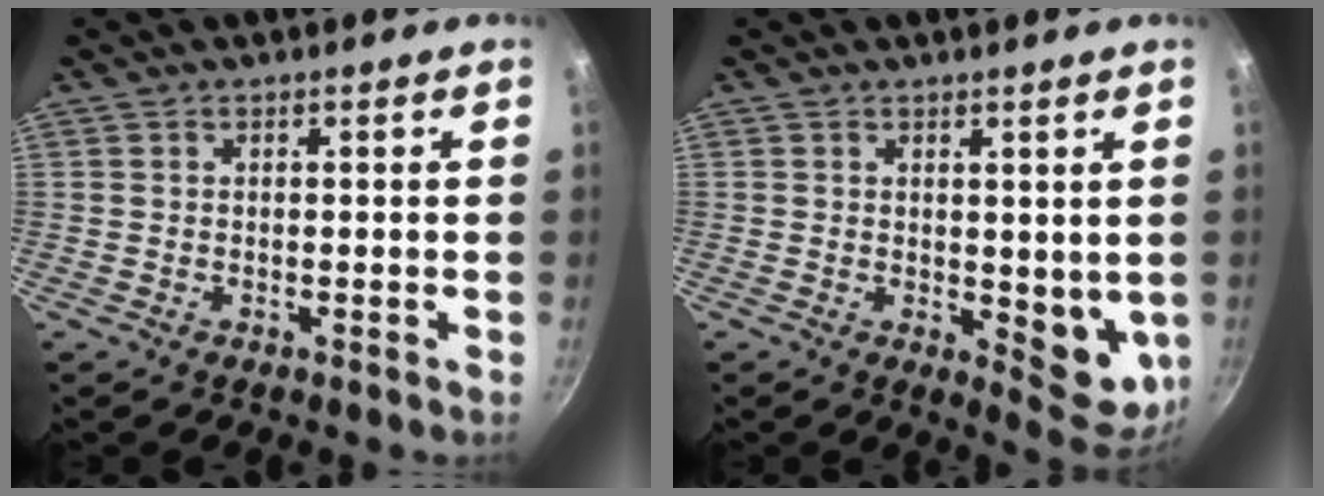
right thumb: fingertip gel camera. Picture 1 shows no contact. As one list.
[{"total": 8.0, "force": [0.8, 4.1, 6.8], "torque": [-0.063, -0.021, 0.021]}]